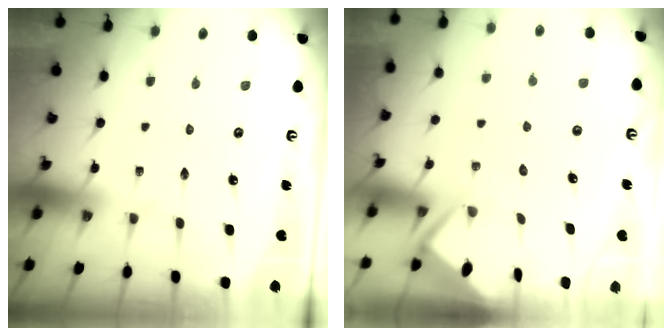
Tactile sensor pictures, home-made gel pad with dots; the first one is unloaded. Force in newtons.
{"total": 3.0, "press": 3.0, "slide": 0.3}